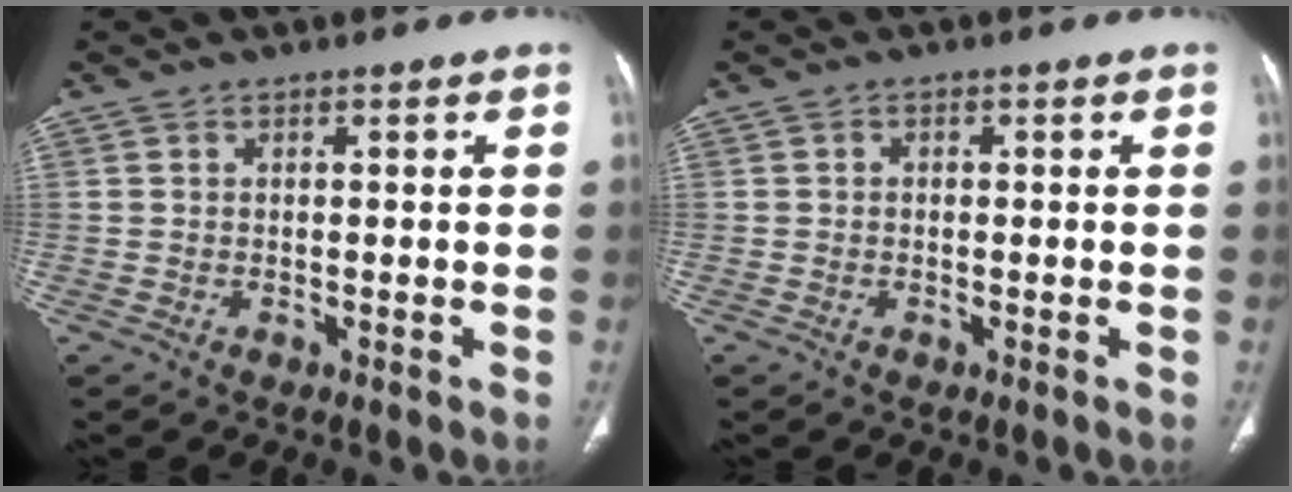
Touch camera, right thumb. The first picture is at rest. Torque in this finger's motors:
{"motor_torque": [-0.75, -0.20, -0.24, 0.02, 0.01]}